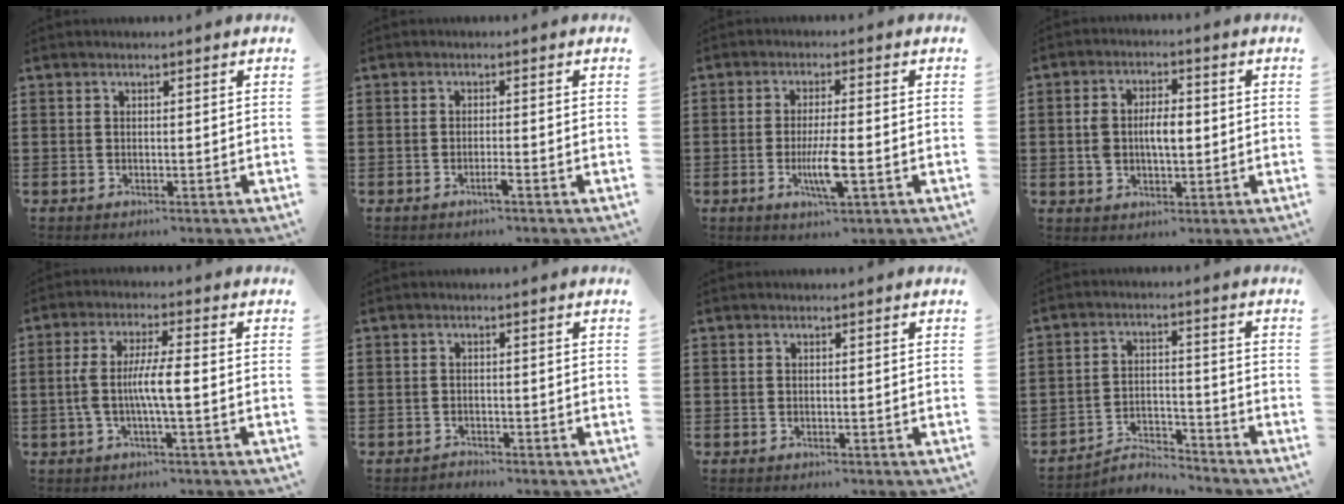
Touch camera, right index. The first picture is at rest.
{"total": 1.5, "force": [-1.0, 0.0, 1.1], "torque": [-0.020, -0.004, -0.017]}
{"total": 6.0, "force": [-1.9, 1.1, 5.6], "torque": [-0.113, -0.013, -0.035]}
{"total": 5.1, "force": [0.0, 2.7, 4.3], "torque": [-0.078, 0.008, -0.006]}
{"total": 6.2, "force": [-1.1, 0.9, 6.0], "torque": [-0.128, -0.006, -0.029]}
{"total": 1.0, "force": [-1.0, 0.3, 0.0], "torque": [-0.003, 0.003, -0.022]}
{"total": 0.0}
{"total": 4.4, "force": [-4.2, 0.8, 0.9], "torque": [-0.020, 0.011, -0.085]}